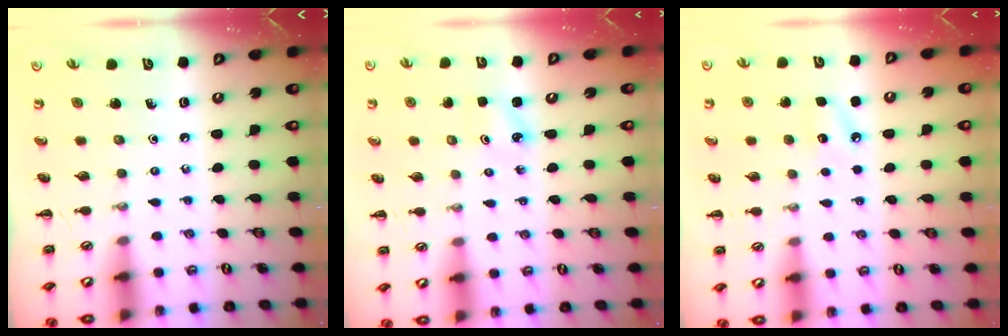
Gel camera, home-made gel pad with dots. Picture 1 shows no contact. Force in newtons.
{"total": 1.8, "press": 1.7, "slide": 0.5}
{"total": 6.6, "press": 6.3, "slide": 1.8}